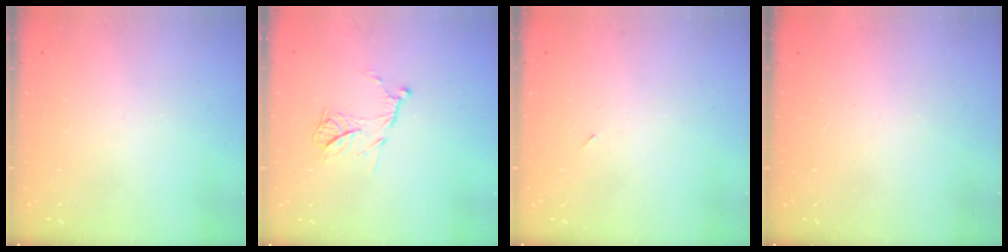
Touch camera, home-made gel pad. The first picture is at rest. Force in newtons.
{"total": 11.8, "press": 11.8, "slide": 0.8}
{"total": 2.3, "press": 2.0, "slide": 1.2}
{"total": 1.6, "press": 1.6, "slide": 0.1}